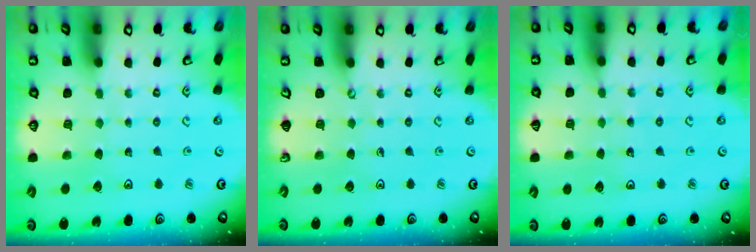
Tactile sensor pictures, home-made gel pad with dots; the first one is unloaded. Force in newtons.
{"total": 0.0}
{"total": 3.1, "press": 3.1, "slide": 0.6}